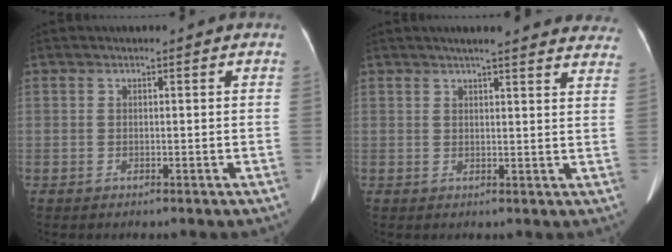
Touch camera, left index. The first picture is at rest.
{"total": 18.8, "force": [17.0, 2.3, 7.7], "torque": [-0.084, -0.006, 0.185]}